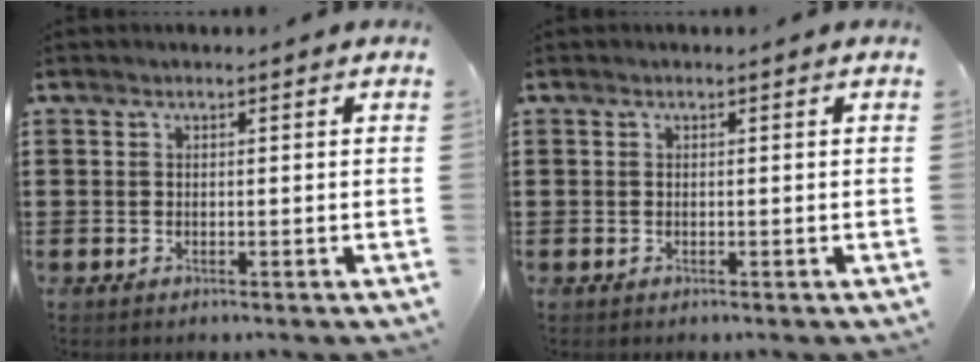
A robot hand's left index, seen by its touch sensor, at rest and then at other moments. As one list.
[{"total": 0.0}]